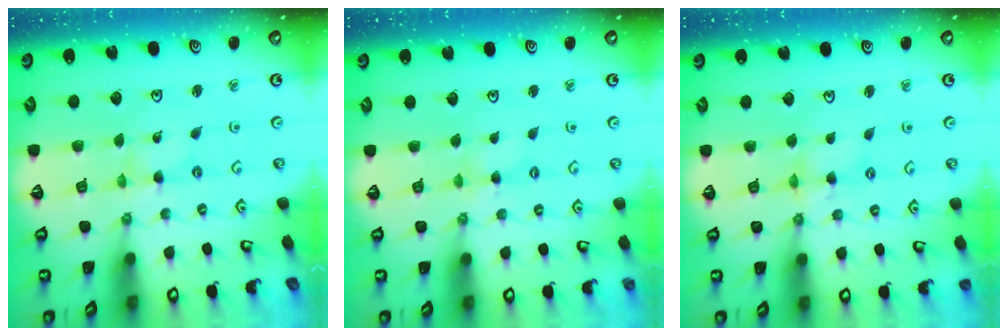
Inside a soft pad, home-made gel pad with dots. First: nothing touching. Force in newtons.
{"total": 1.7, "press": 1.6, "slide": 0.3}
{"total": 3.8, "press": 3.8, "slide": 0.3}